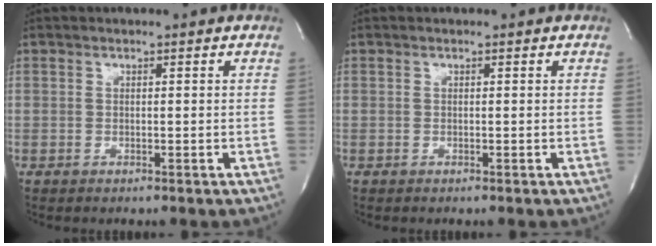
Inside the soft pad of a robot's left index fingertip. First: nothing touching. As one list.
[{"total": 0.0}]